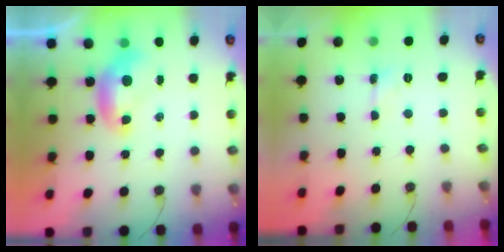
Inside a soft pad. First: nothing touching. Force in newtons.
{"total": 1.0, "press": 1.0, "slide": 0.1}